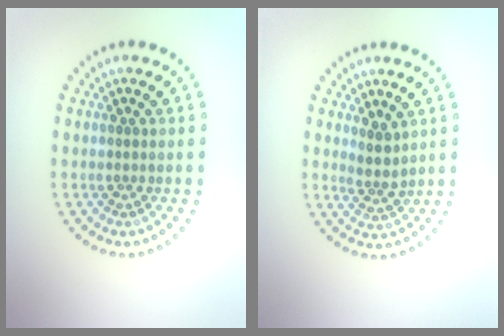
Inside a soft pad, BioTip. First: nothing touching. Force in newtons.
{"total": 2.0, "press": 1.5, "slide": 1.3}